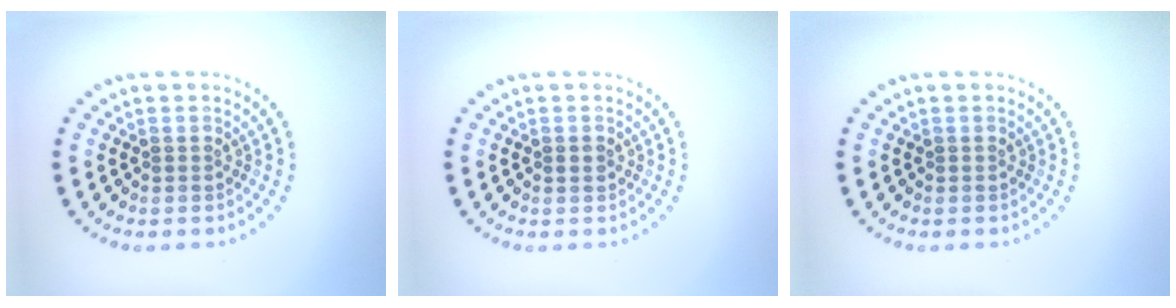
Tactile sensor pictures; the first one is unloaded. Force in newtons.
{"total": 0.9, "press": 0.9, "slide": 0.2}
{"total": 0.0}